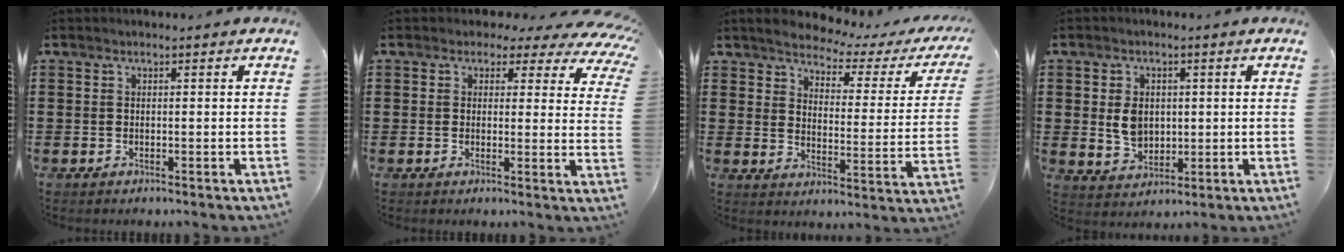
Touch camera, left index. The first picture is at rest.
{"total": 3.0, "force": [2.0, 1.8, 1.3], "torque": [-0.024, -0.010, 0.027]}
{"total": 3.0, "force": [2.9, 0.4, 0.8], "torque": [-0.038, -0.026, 0.042]}
{"total": 4.8, "force": [0.7, 3.7, 3.0], "torque": [-0.052, 0.005, 0.008]}